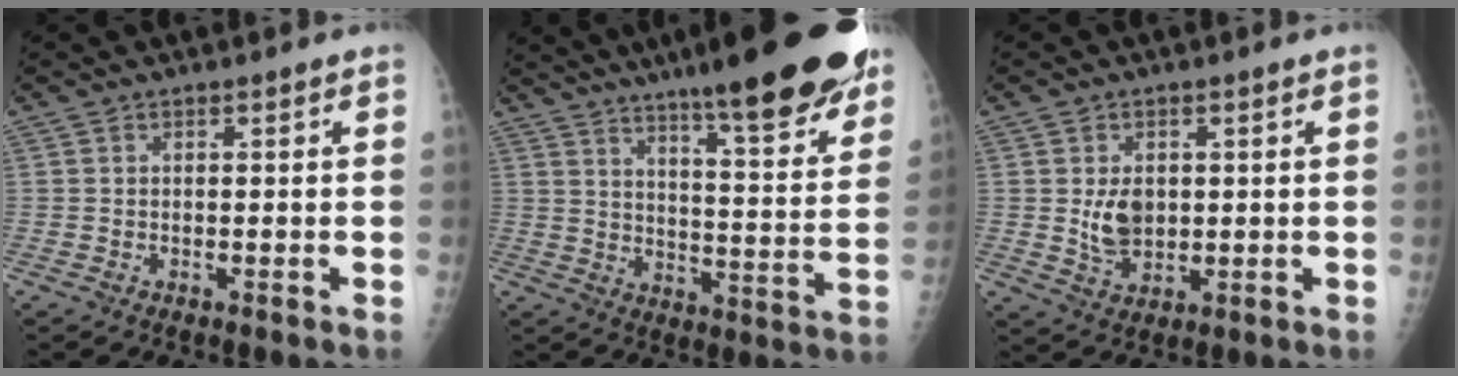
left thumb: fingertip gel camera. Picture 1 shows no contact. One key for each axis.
{"total": 24.8, "fx": 17.8, "fy": 4.0, "fz": 16.9, "tx": -0.218, "ty": -0.072, "tz": 0.249}
{"total": 5.6, "fx": 0.8, "fy": 3.8, "fz": 3.9, "tx": -0.053, "ty": -0.012, "tz": 0.026}